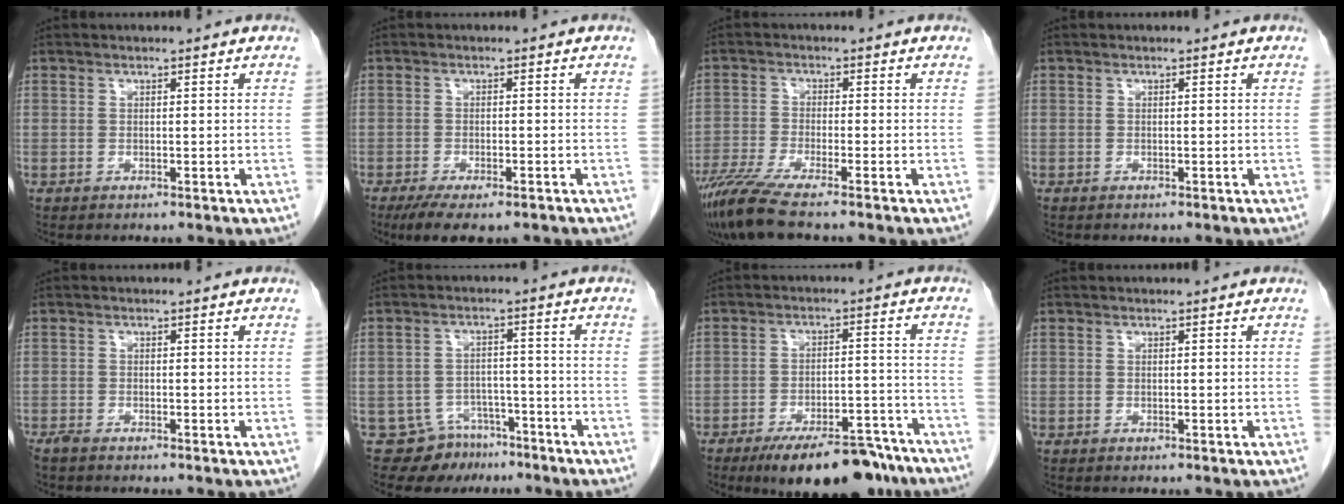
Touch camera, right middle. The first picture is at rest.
{"total": 7.8, "force": [-5.8, 2.4, 4.7], "torque": [-0.067, -0.012, -0.088]}
{"total": 7.4, "force": [-5.9, -0.3, 4.5], "torque": [-0.084, -0.023, -0.108]}
{"total": 0.0}
{"total": 1.2, "force": [-1.0, 0.2, 0.6], "torque": [-0.019, -0.004, -0.021]}
{"total": 6.4, "force": [-5.0, 4.1, -0.3], "torque": [0.014, 0.023, -0.076]}
{"total": 15.2, "force": [-12.2, 4.4, 7.9], "torque": [-0.081, 0.014, -0.178]}
{"total": 0.0}